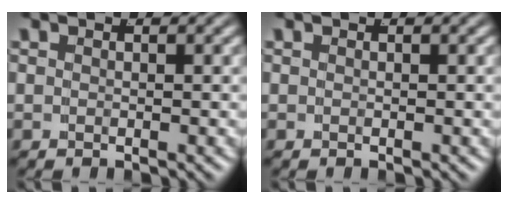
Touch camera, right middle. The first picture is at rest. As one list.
[{"total": 0.0}]